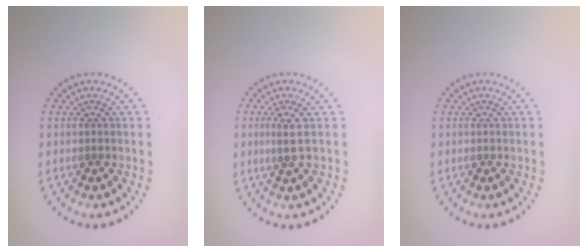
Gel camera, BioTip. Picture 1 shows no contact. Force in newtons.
{"total": 1.5, "press": 1.1, "slide": 1.0}
{"total": 0.0}